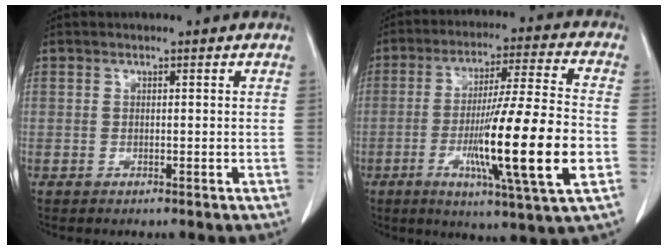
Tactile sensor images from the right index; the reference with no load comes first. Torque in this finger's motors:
{"motor_torque": [2.14, 0.00, 1.05, 0.21]}